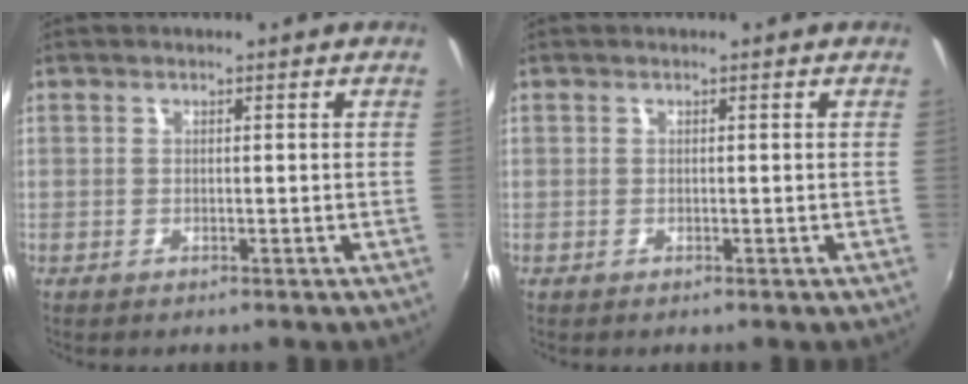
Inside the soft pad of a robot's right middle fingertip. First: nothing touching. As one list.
[{"total": 0.0}]